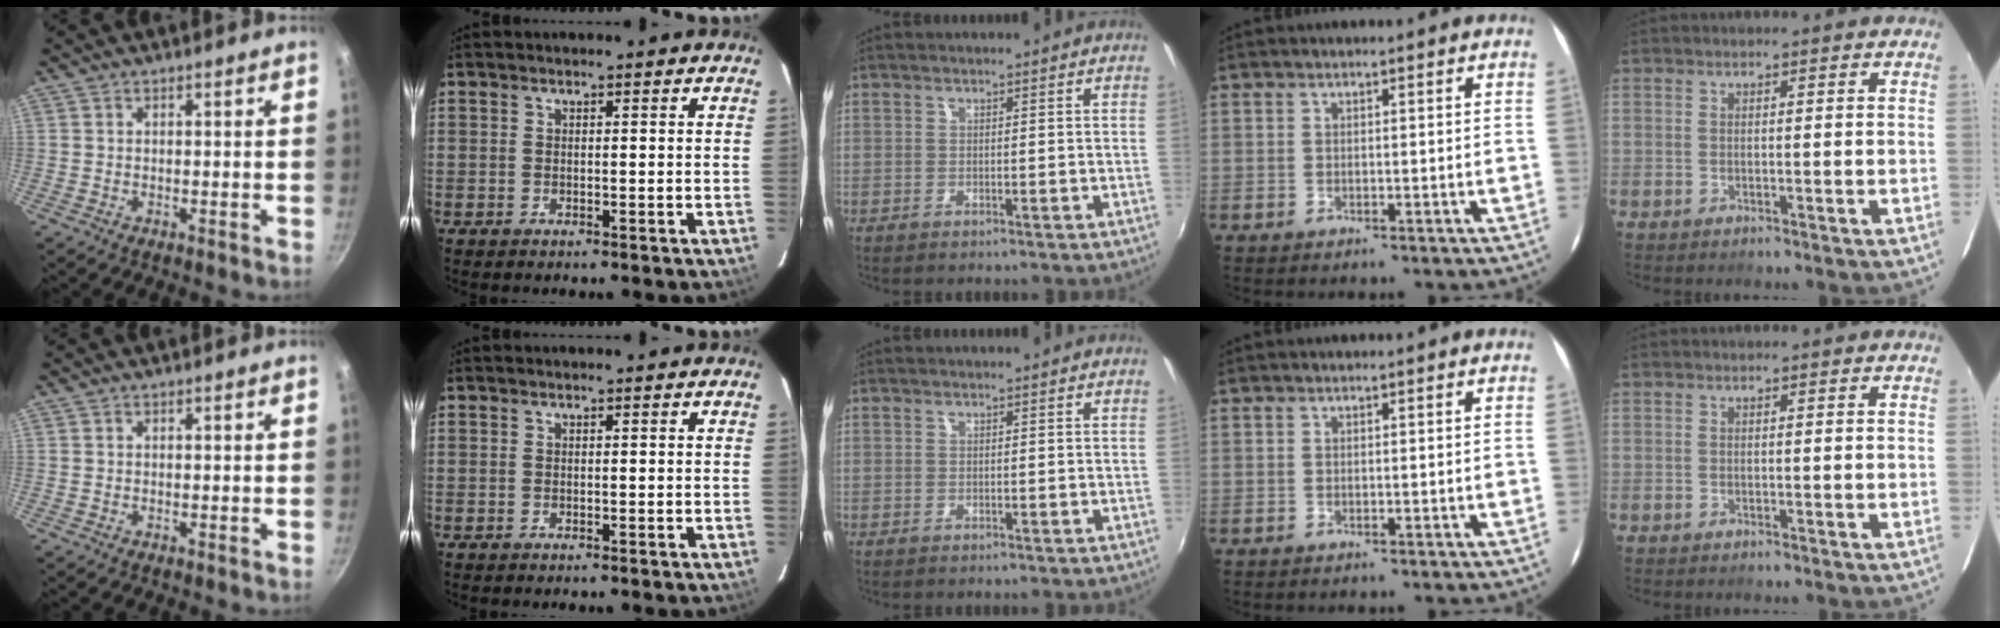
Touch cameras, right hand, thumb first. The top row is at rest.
{}